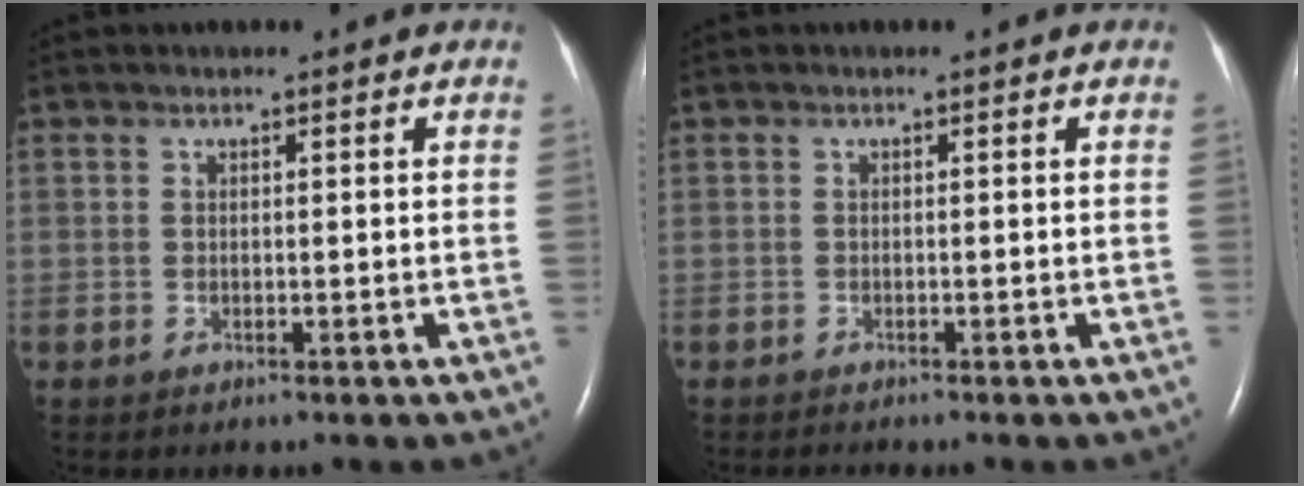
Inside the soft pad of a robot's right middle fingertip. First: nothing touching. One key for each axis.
{"total": 0.8, "fx": -0.7, "fy": 0.0, "fz": 0.2, "tx": -0.009, "ty": -0.004, "tz": -0.011}